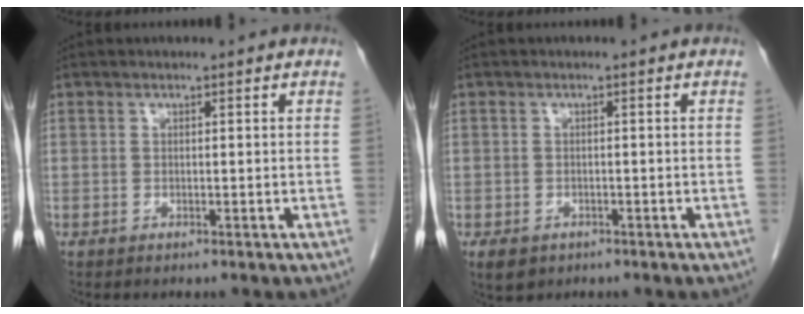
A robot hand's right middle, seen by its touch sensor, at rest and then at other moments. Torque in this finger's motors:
{"motor_torque": [0.54, -0.31, -0.02, 0.01]}